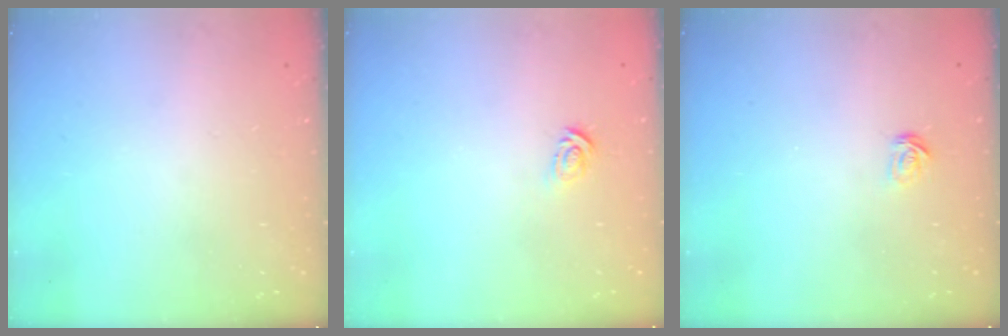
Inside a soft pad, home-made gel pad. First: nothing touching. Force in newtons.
{"total": 2.8, "press": 2.8, "slide": 0.2}
{"total": 2.1, "press": 2.1, "slide": 0.1}